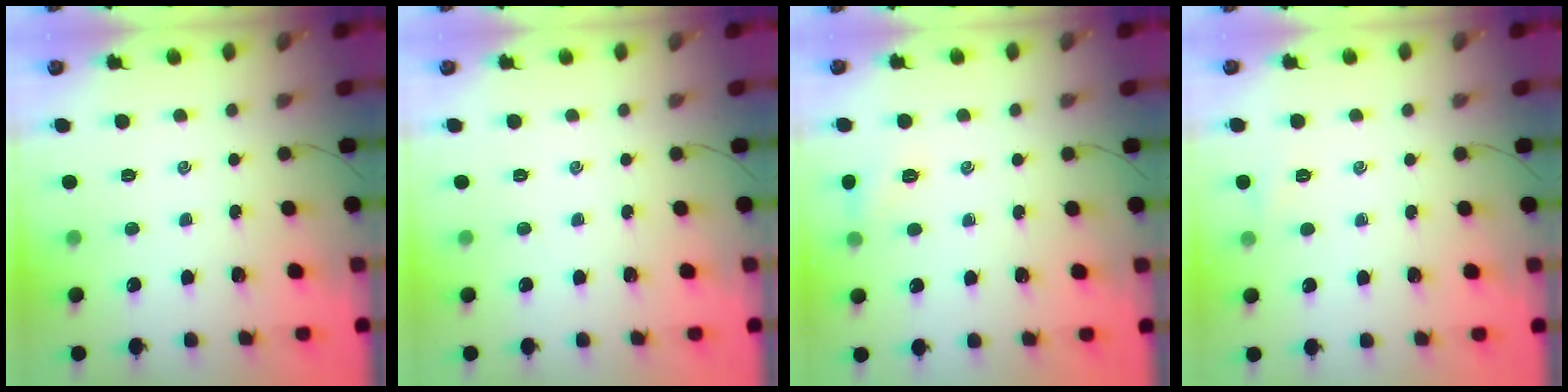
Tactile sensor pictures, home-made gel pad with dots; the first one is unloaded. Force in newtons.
{"total": 0.0}
{"total": 5.4, "press": 5.1, "slide": 1.6}
{"total": 3.4, "press": 3.2, "slide": 0.9}